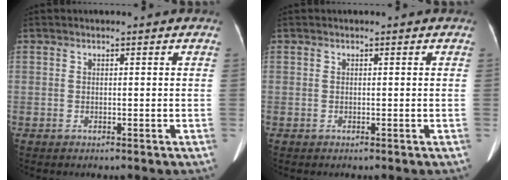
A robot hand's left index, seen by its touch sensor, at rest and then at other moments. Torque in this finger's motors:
{"motor_torque": [0.00, 0.00, 0.00, 0.00]}